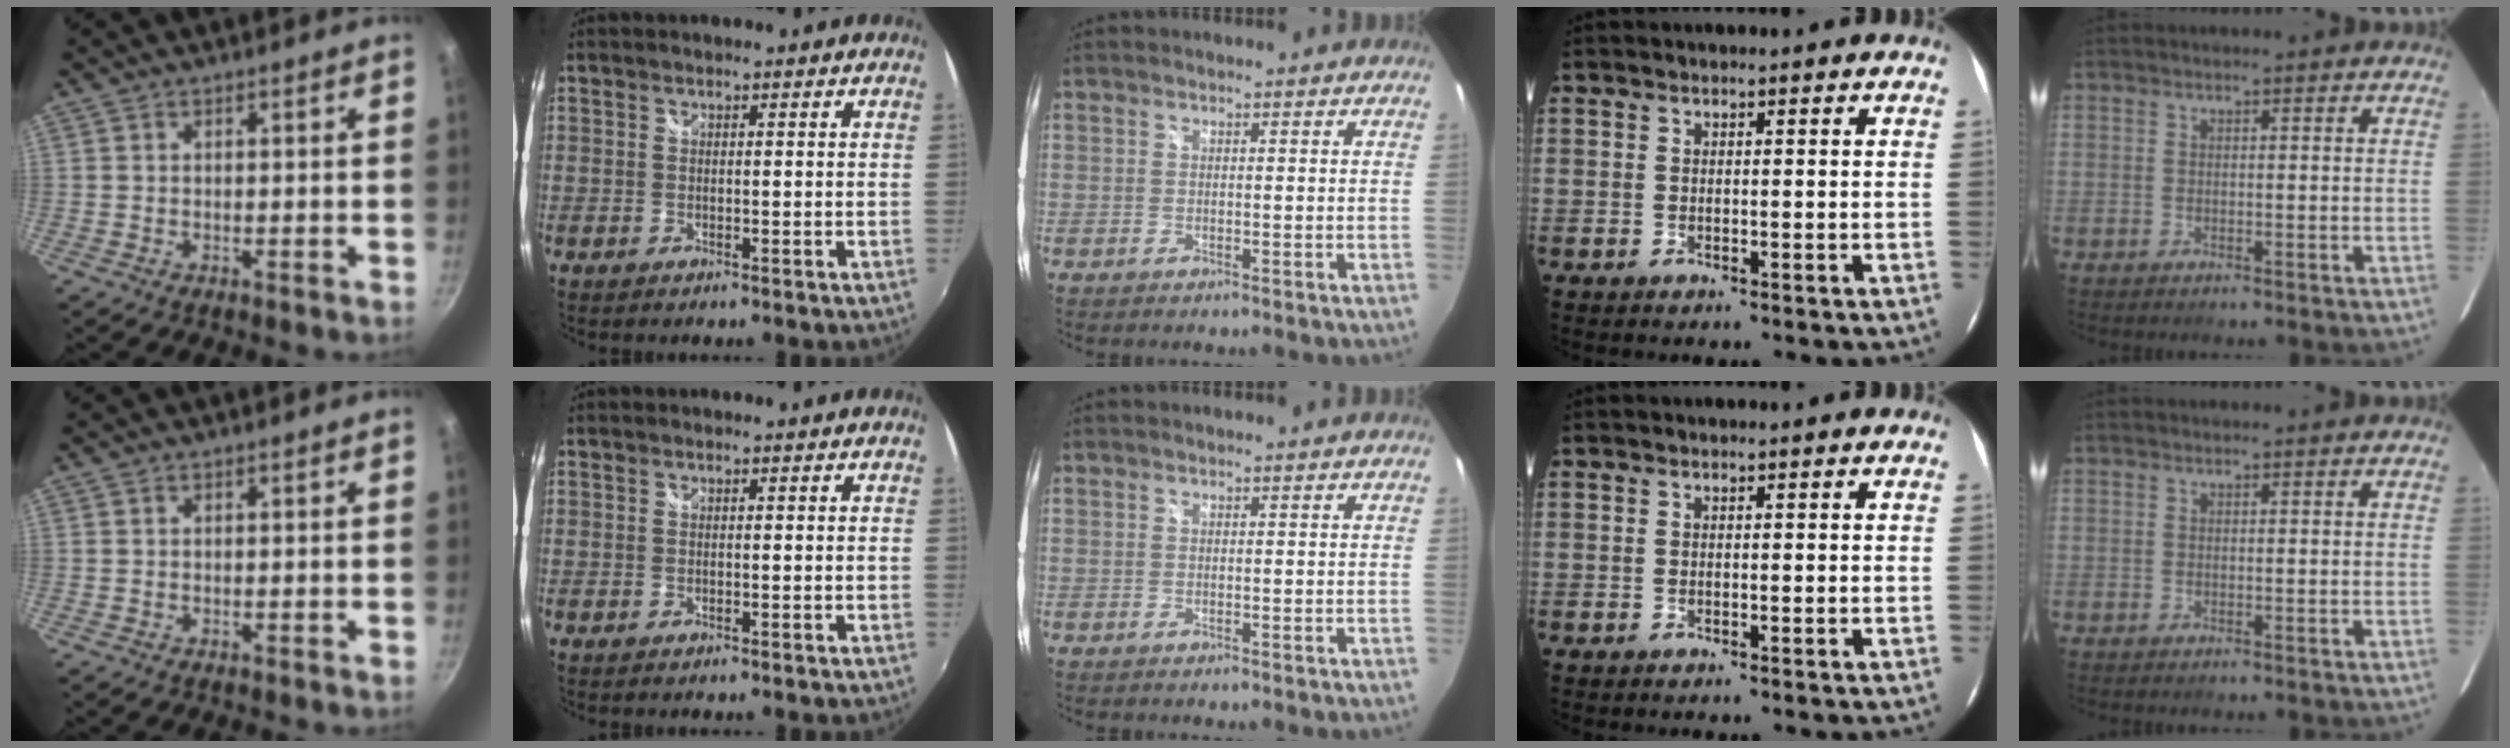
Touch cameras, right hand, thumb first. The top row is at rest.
{}